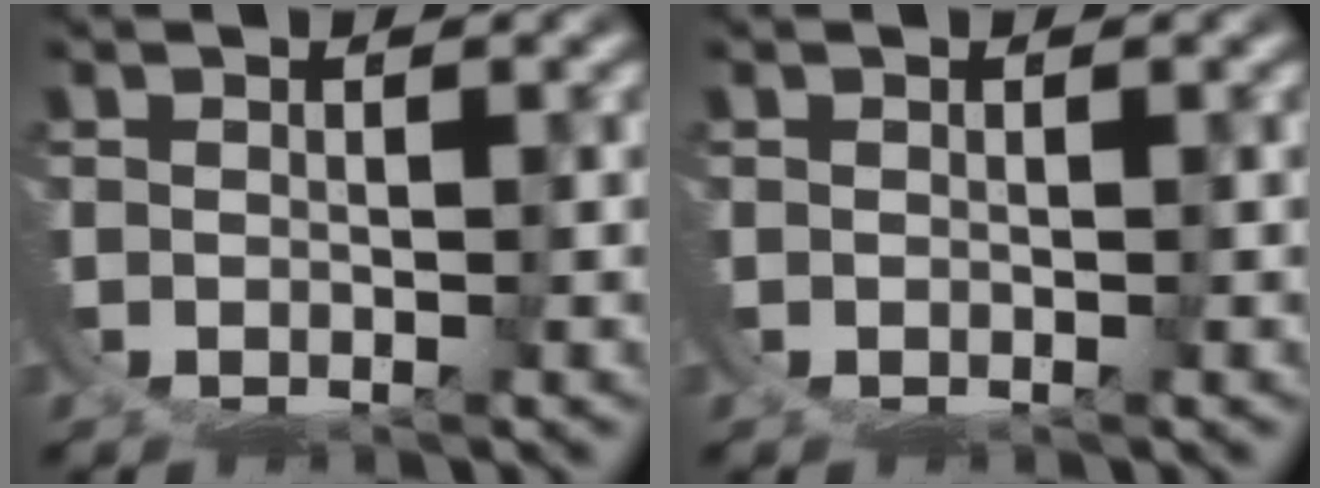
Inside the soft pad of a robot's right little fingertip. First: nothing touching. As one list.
[{"total": 0.0}]